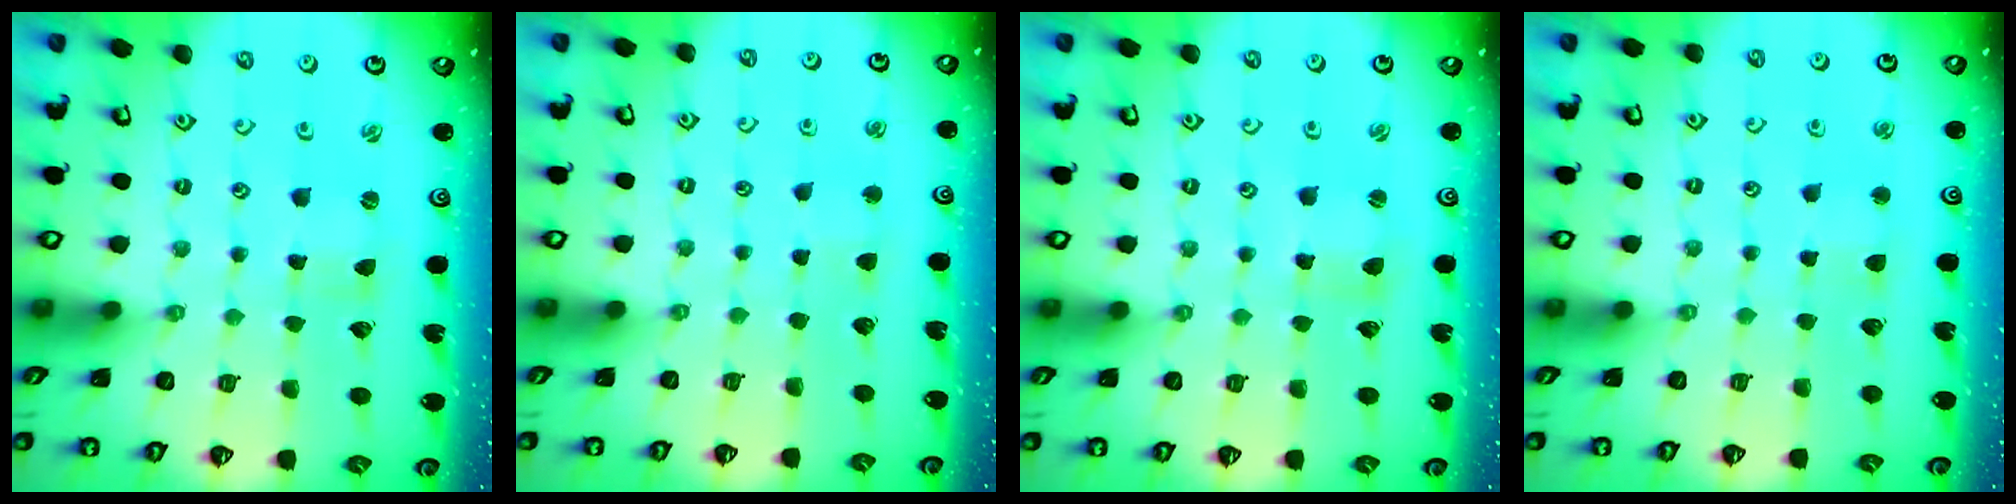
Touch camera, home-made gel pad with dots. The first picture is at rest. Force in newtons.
{"total": 2.0, "press": 2.0, "slide": 0.4}
{"total": 2.2, "press": 2.2, "slide": 0.3}
{"total": 2.4, "press": 2.3, "slide": 0.5}